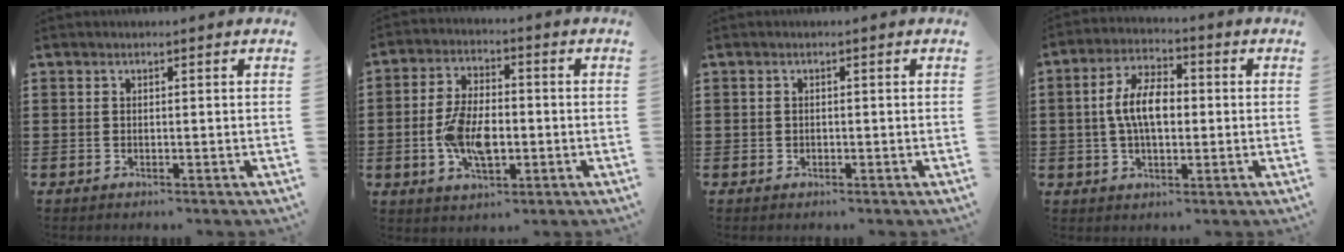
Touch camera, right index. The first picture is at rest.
{"total": 8.6, "force": [-1.7, 4.5, 7.1], "torque": [-0.156, 0.003, -0.034]}
{"total": 0.6, "force": [0.1, 0.6, 0.1], "torque": [-0.003, 0.004, 0.002]}
{"total": 7.7, "force": [0.1, 3.9, 6.7], "torque": [-0.140, 0.011, -0.003]}